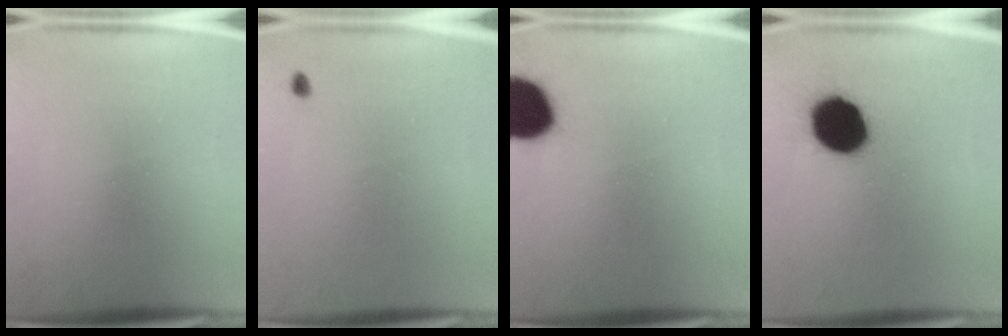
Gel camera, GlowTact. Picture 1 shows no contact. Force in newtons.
{"total": 0.6}
{"total": 15.5}
{"total": 14.9}